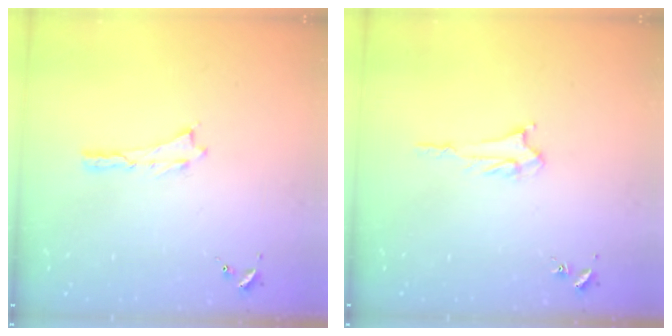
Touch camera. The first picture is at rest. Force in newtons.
{"total": 2.6, "press": 2.6, "slide": 0.3}